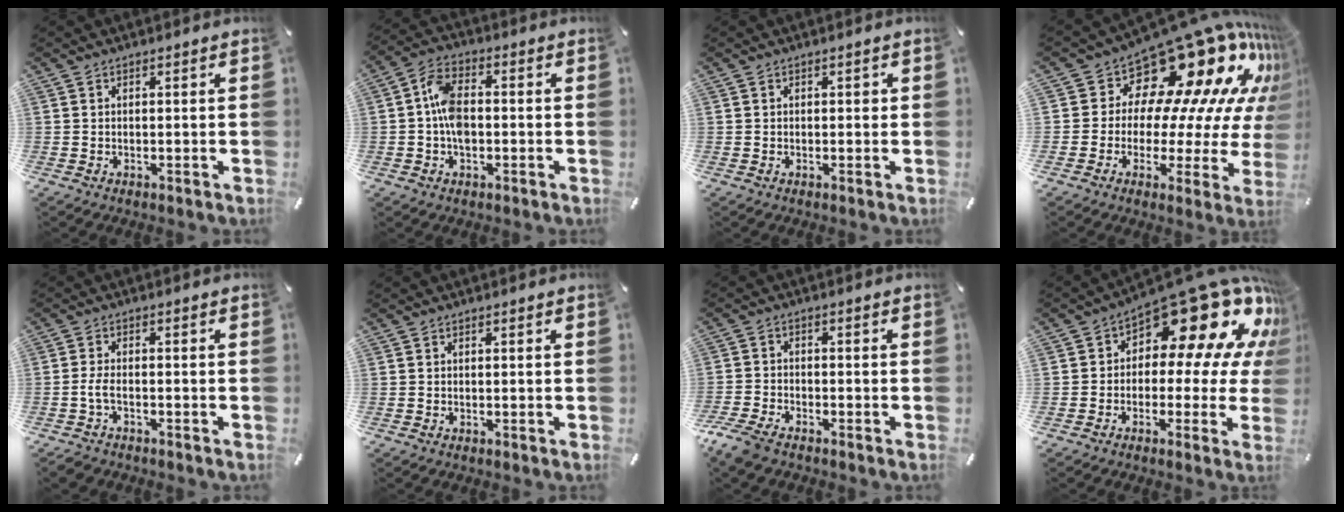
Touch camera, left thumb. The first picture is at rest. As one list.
[{"total": 7.1, "force": [-1.0, 4.2, 5.7], "torque": [-0.118, 0.009, -0.019]}, {"total": 0.8, "force": [0.0, 0.7, 0.4], "torque": [-0.008, 0.005, -0.002]}, {"total": 20.1, "force": [13.9, 10.0, 10.5], "torque": [-0.138, -0.138, 0.231]}, {"total": 3.6, "force": [-1.7, 1.6, 2.7], "torque": [-0.067, 0.003, -0.036]}, {"total": 0.0}, {"total": 4.7, "force": [-3.9, 1.6, 2.0], "torque": [-0.064, 0.006, -0.082]}, {"total": 20.1, "force": [10.0, 9.5, 14.6], "torque": [-0.199, -0.077, 0.165]}]